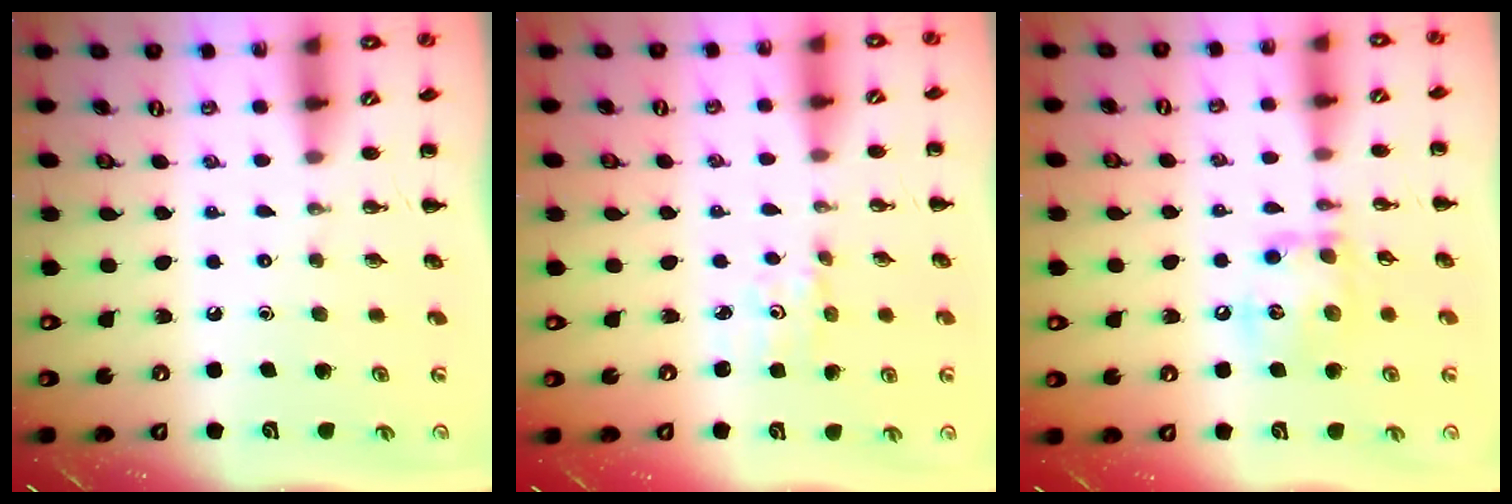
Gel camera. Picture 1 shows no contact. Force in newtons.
{"total": 1.6, "press": 1.6, "slide": 0.2}
{"total": 12.5, "press": 12.3, "slide": 1.9}